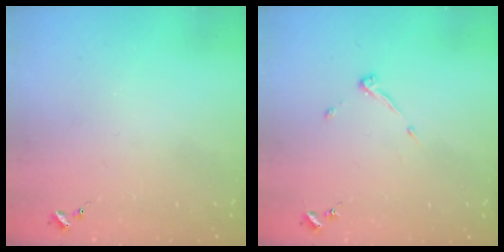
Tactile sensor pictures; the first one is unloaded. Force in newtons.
{"total": 3.9, "press": 3.9, "slide": 0.6}